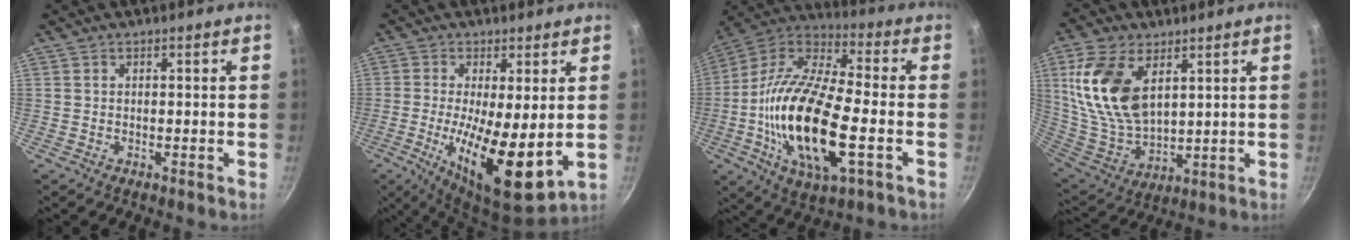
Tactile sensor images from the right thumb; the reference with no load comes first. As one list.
[{"total": 14.5, "force": [-1.1, 4.5, 13.7], "torque": [-0.232, -0.020, -0.012]}, {"total": 23.6, "force": [-4.6, 9.1, 21.3], "torque": [-0.416, 0.022, -0.100]}, {"total": 17.7, "force": [6.3, 10.2, 13.0], "torque": [-0.248, -0.032, 0.135]}]